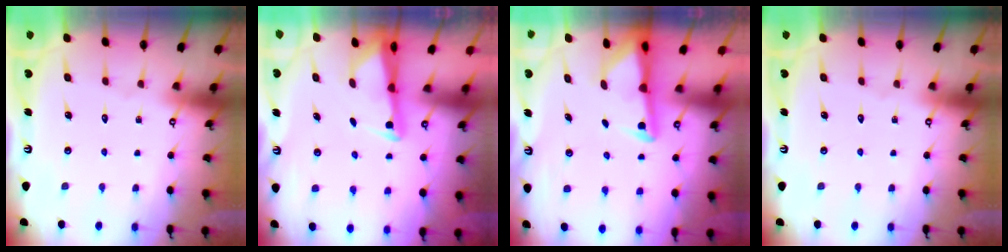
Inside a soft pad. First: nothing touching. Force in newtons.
{"total": 2.6, "press": 2.6, "slide": 0.5}
{"total": 2.9, "press": 2.9, "slide": 0.7}
{"total": 0.0}